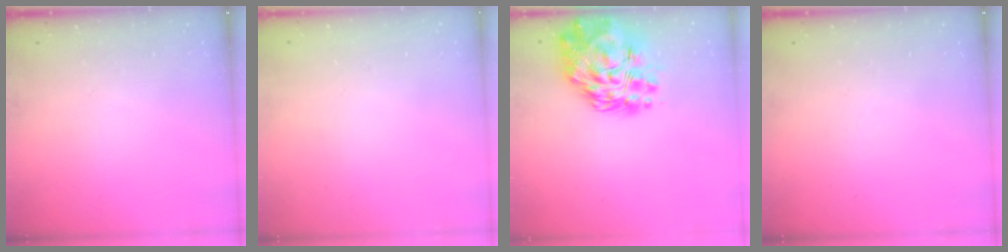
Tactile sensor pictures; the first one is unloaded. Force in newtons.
{"total": 1.7, "press": 1.6, "slide": 0.2}
{"total": 22.0, "press": 21.0, "slide": 6.5}
{"total": 0.0}